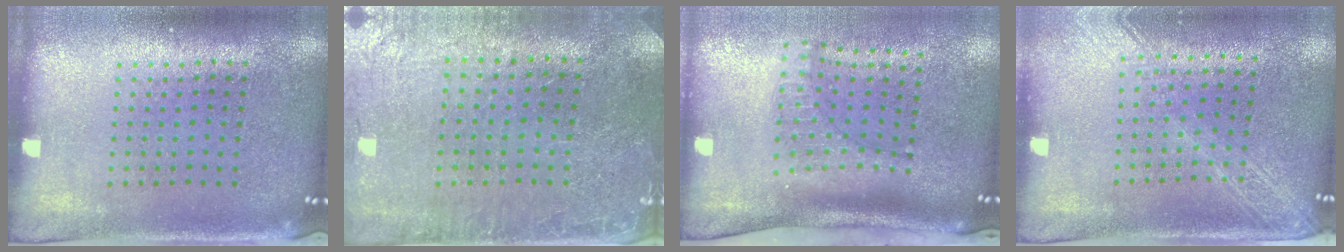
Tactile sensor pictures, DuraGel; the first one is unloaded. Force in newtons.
{"total": 0.7, "press": 0.7, "slide": 0.2}
{"total": 1.9, "press": 1.4, "slide": 1.3}
{"total": 1.8, "press": 1.5, "slide": 1.0}